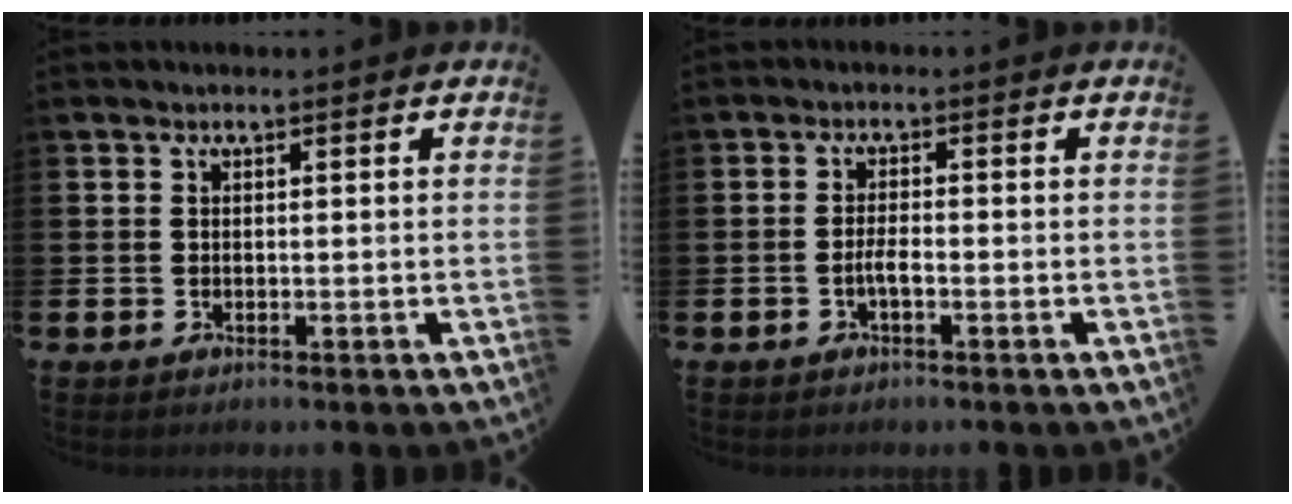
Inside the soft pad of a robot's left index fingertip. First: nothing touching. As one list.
[{"total": 1.7, "force": [-0.8, 0.4, 1.4], "torque": [-0.026, 0.001, -0.015]}]